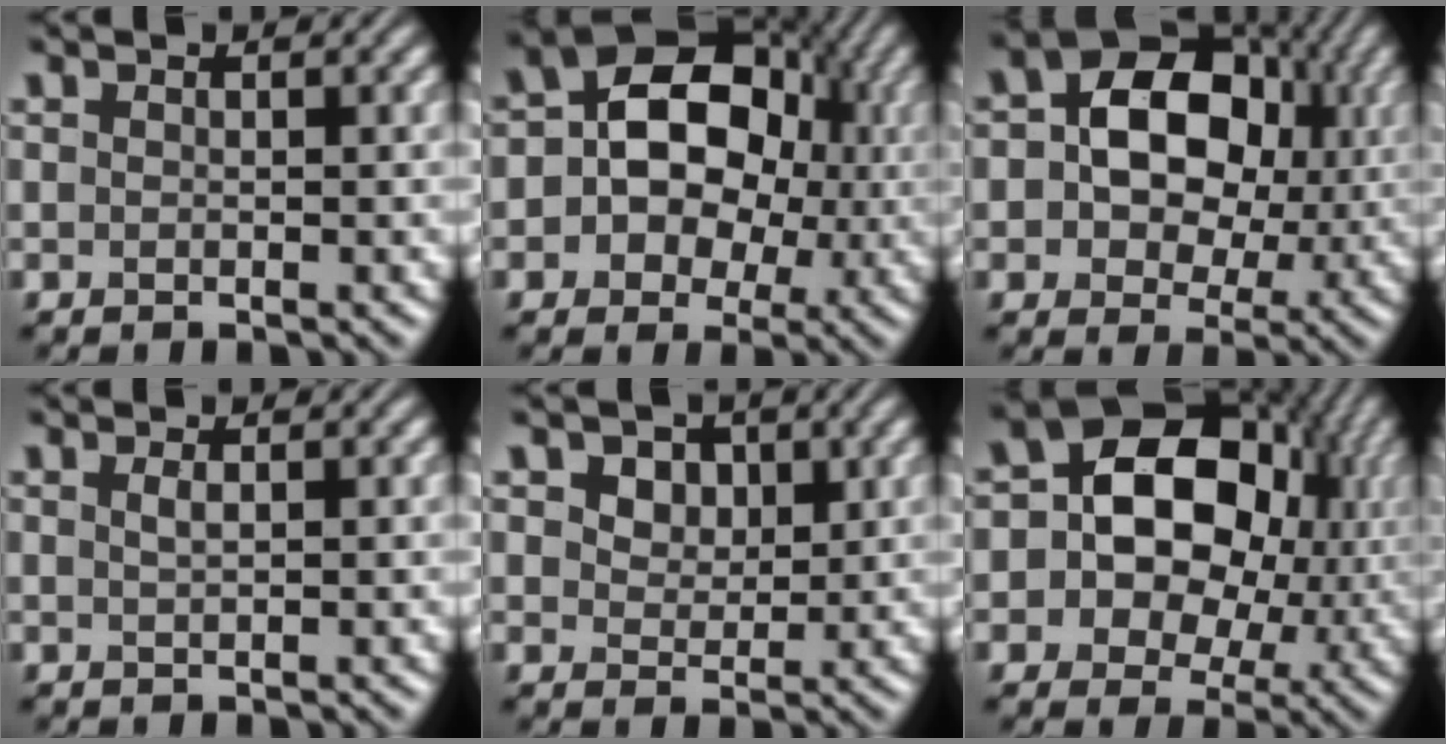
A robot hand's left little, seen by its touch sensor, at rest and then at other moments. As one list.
[{"total": 9.9, "force": [0.5, 7.5, 6.4], "torque": [-0.076, 0.017, -0.012]}, {"total": 11.2, "force": [1.4, 8.4, 7.3], "torque": [-0.088, 0.022, 0.004]}, {"total": 0.8, "force": [0.3, 0.3, 0.7], "torque": [-0.014, 0.003, 0.006]}, {"total": 4.1, "force": [2.2, 2.8, 2.1], "torque": [-0.049, 0.001, 0.030]}, {"total": 12.7, "force": [1.2, 10.1, 7.6], "torque": [-0.115, 0.010, 0.003]}]